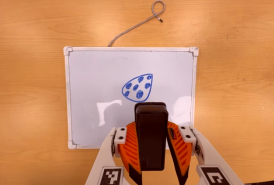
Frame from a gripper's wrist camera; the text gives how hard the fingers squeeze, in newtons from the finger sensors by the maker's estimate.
{"total": 8.7, "left": 7.2, "right": 10.2}